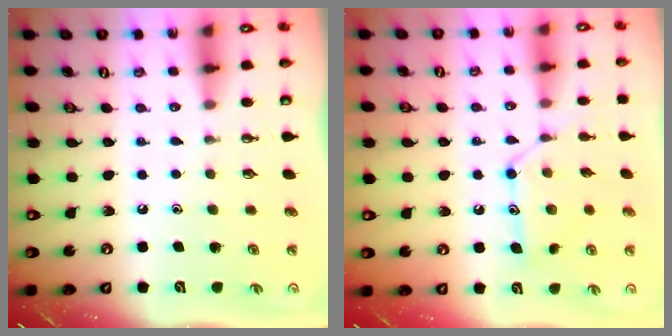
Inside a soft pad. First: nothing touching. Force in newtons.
{"total": 11.6, "press": 11.6, "slide": 0.2}